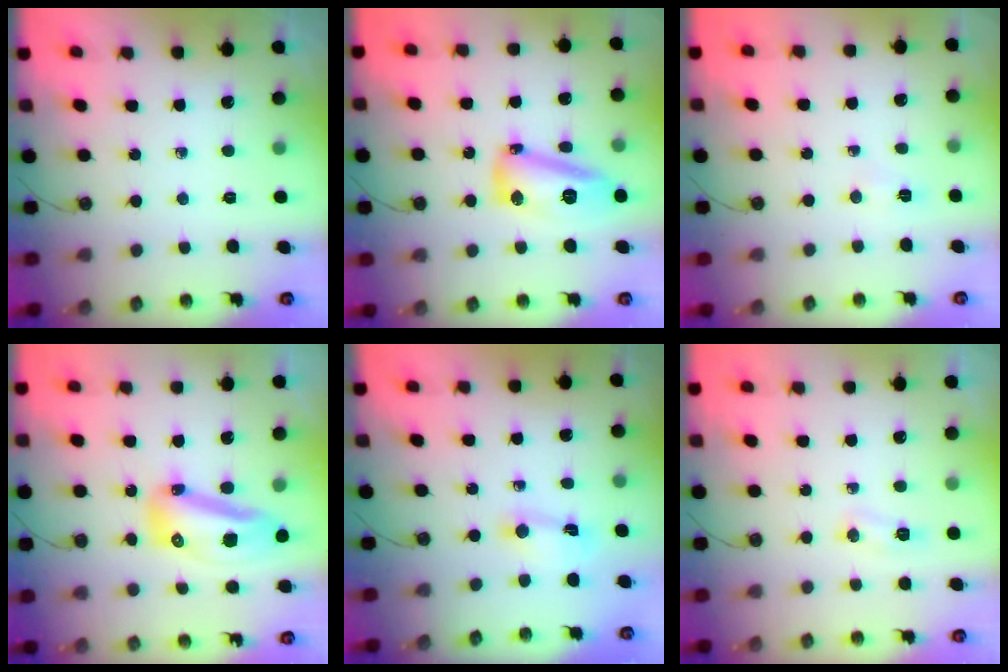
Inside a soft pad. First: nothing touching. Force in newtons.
{"total": 13.0, "press": 12.9, "slide": 1.2}
{"total": 2.6, "press": 2.1, "slide": 1.4}
{"total": 13.3, "press": 13.2, "slide": 1.4}
{"total": 2.0, "press": 2.0, "slide": 0.4}
{"total": 4.7, "press": 4.5, "slide": 1.5}